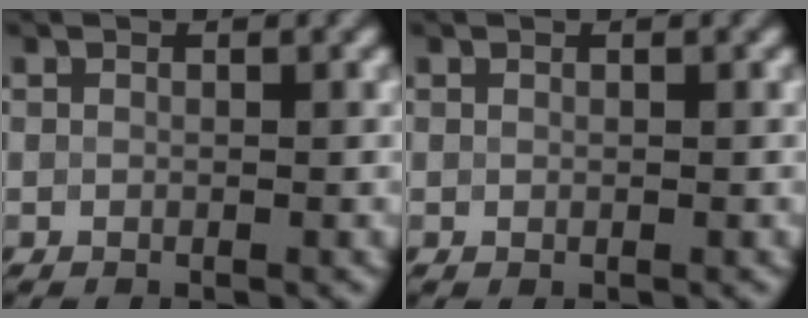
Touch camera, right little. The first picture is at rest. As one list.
[{"total": 0.0}]